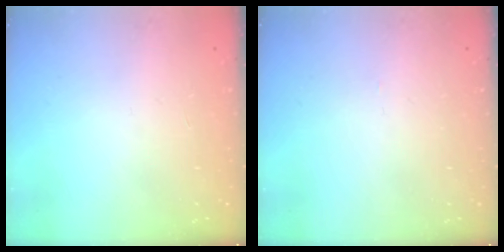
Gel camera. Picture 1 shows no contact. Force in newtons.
{"total": 0.0}